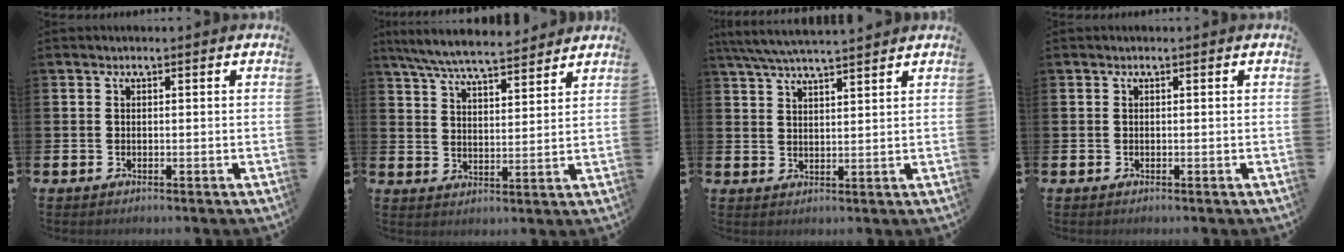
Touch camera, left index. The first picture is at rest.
{"total": 7.2, "force": [6.8, 0.8, 2.3], "torque": [-0.072, -0.030, 0.124]}
{"total": 5.4, "force": [5.1, 0.2, 1.8], "torque": [-0.056, -0.015, 0.094]}
{"total": 0.0}